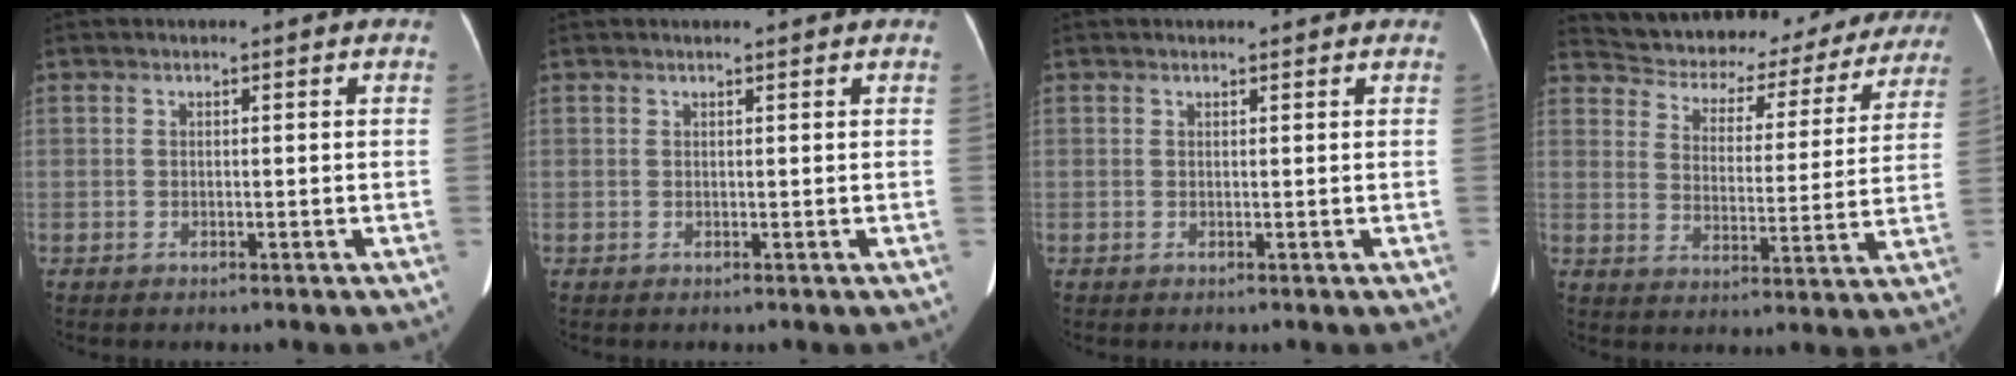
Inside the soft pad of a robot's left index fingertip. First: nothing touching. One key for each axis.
{"total": 2.2, "fx": 2.0, "fy": 0.1, "fz": 0.8, "tx": -0.010, "ty": 0.006, "tz": 0.023}
{"total": 2.0, "fx": 1.8, "fy": 0.4, "fz": 0.7, "tx": -0.009, "ty": 0.003, "tz": 0.019}
{"total": 23.7, "fx": 21.8, "fy": 7.4, "fz": 5.6, "tx": -0.086, "ty": -0.035, "tz": 0.267}